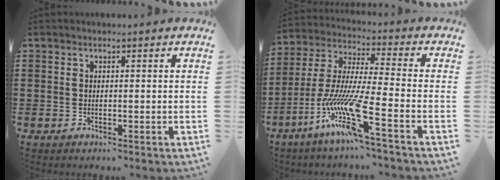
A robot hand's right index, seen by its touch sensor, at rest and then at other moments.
{"total": 12.2, "force": [-7.3, 1.1, 9.7], "torque": [-0.223, -0.022, -0.154]}